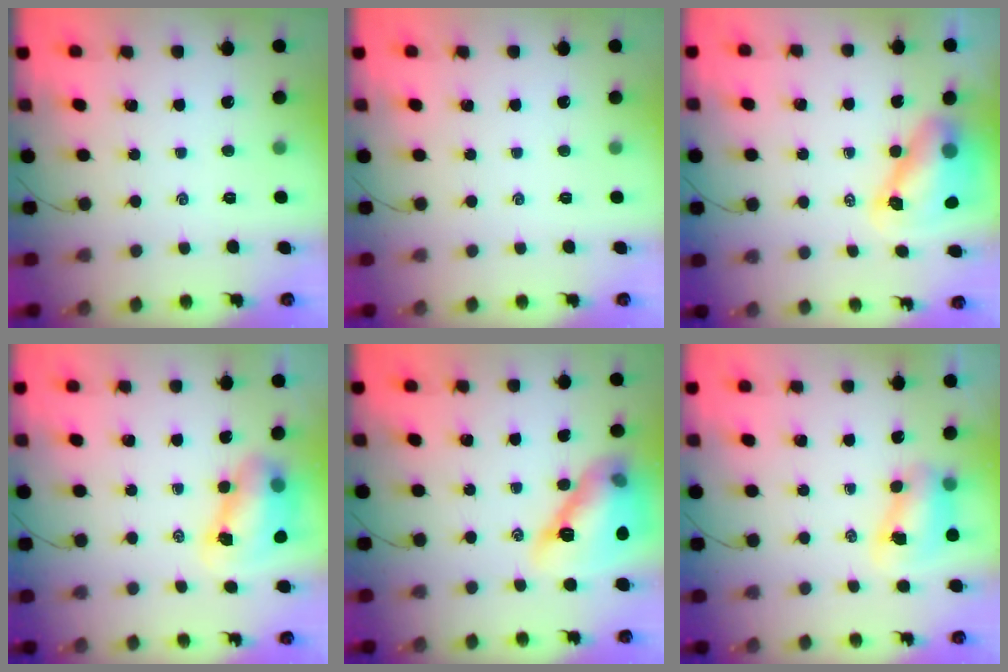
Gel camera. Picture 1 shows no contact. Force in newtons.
{"total": 0.0}
{"total": 8.2, "press": 7.8, "slide": 2.3}
{"total": 8.0, "press": 7.8, "slide": 1.7}
{"total": 14.3, "press": 14.0, "slide": 2.8}
{"total": 8.1, "press": 8.0, "slide": 1.0}